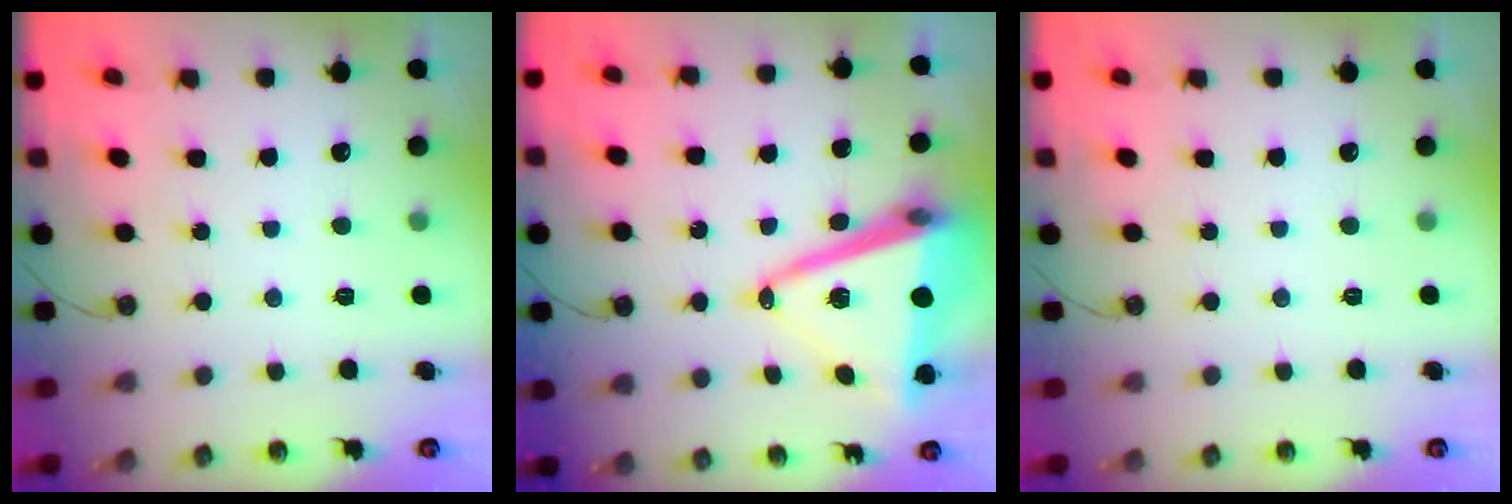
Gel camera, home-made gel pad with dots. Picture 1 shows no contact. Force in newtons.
{"total": 16.6, "press": 16.1, "slide": 4.0}
{"total": 0.0}